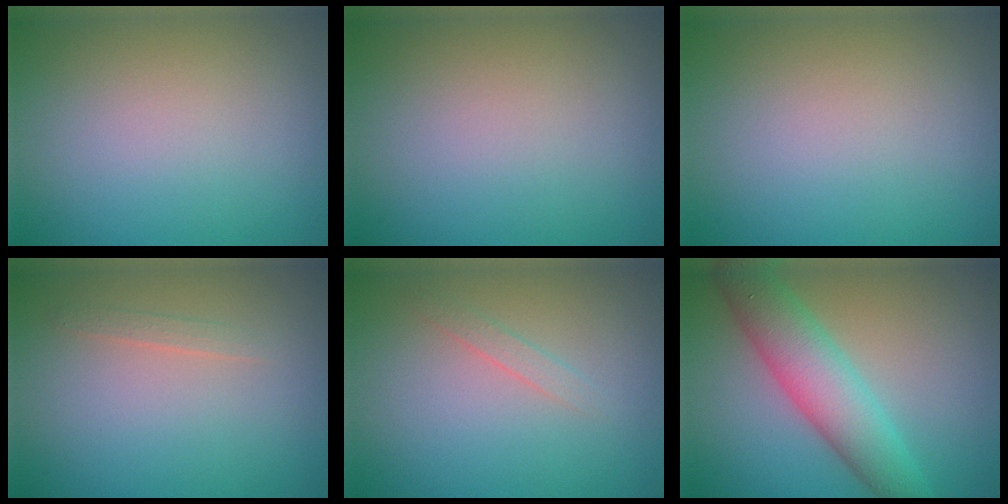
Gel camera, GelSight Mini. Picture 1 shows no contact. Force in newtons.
{"total": 0.0}
{"total": 0.0}
{"total": 0.8, "press": 0.8, "slide": 0.0}
{"total": 0.9, "press": 0.9, "slide": 0.1}
{"total": 6.1, "press": 6.1, "slide": 0.1}